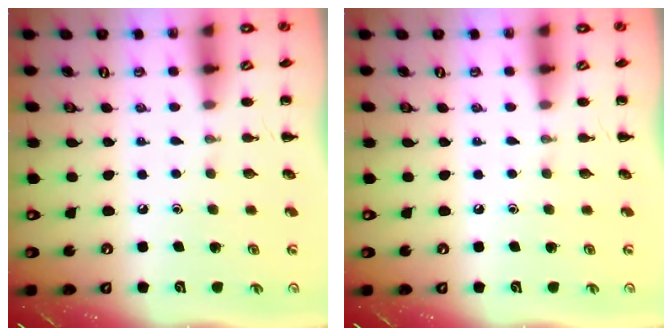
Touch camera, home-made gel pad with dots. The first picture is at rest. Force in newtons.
{"total": 0.0}